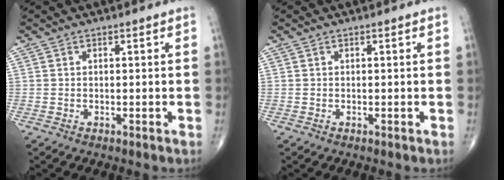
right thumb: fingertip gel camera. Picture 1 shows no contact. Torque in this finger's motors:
{"motor_torque": [-0.18, -0.07, -0.03, 0.03, 0.00]}